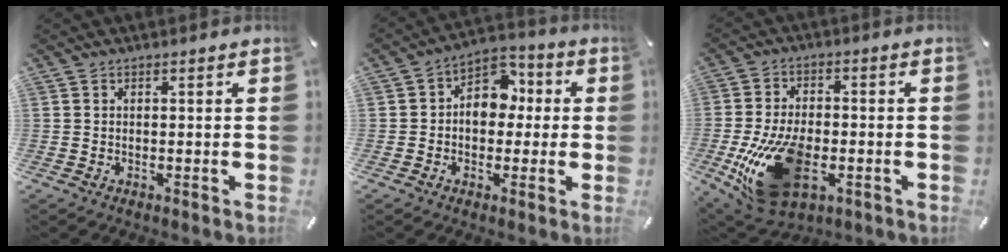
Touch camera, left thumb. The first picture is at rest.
{"total": 8.0, "force": [-0.5, 6.8, 4.2], "torque": [-0.056, 0.006, -0.013]}
{"total": 19.3, "force": [-5.1, 11.5, 14.6], "torque": [-0.276, 0.004, -0.076]}